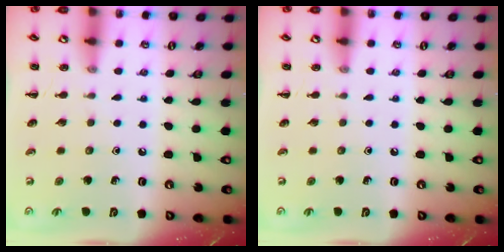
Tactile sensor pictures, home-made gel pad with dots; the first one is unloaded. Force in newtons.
{"total": 0.0}